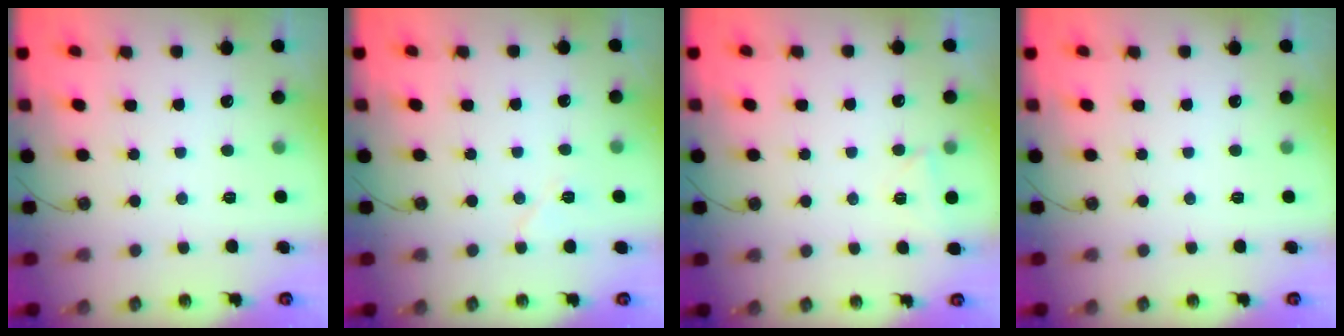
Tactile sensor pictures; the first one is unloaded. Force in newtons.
{"total": 6.0, "press": 5.5, "slide": 2.4}
{"total": 2.8, "press": 2.7, "slide": 0.6}
{"total": 0.0}